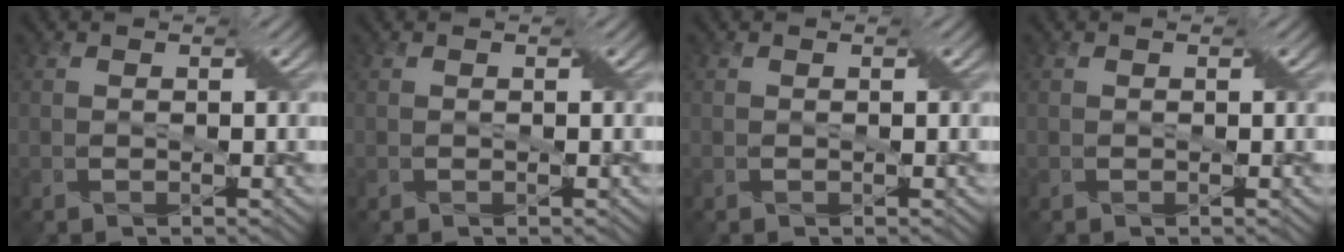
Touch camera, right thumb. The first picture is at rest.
{"total": 0.0}
{"total": 0.0}
{"total": 0.0}